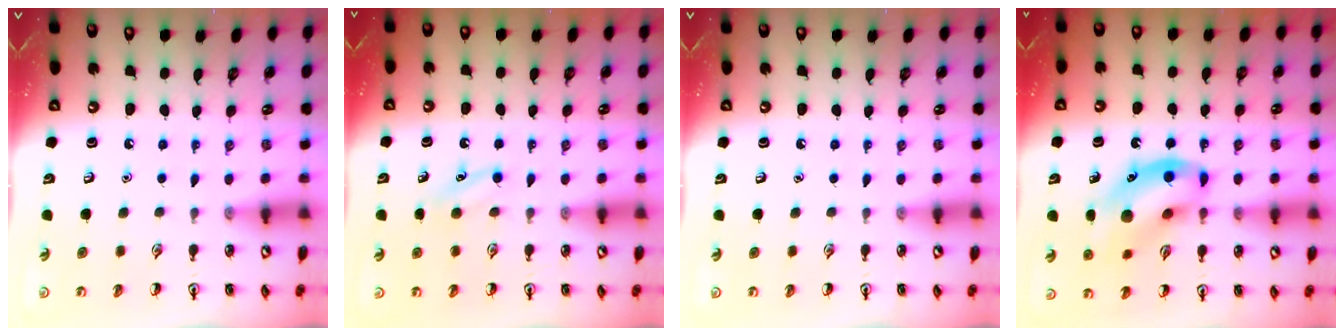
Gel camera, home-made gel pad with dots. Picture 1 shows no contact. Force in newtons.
{"total": 4.4, "press": 4.2, "slide": 1.3}
{"total": 0.0}
{"total": 13.8, "press": 13.6, "slide": 1.9}